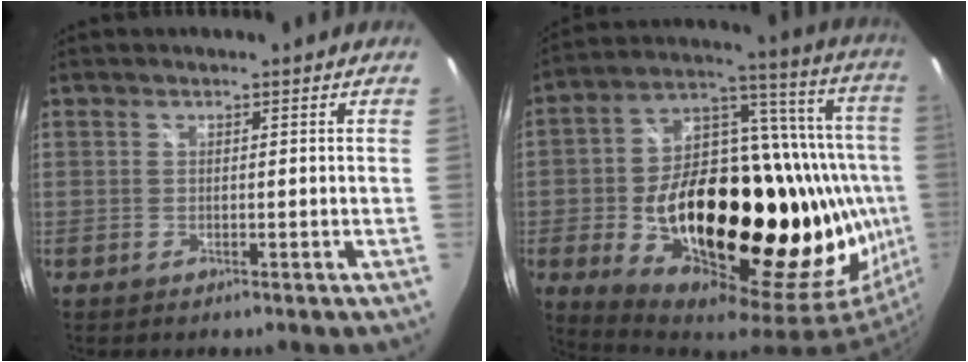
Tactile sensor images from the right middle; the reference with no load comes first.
{"total": 41.5, "force": [-7.5, 19.5, 35.9], "torque": [-0.572, 0.018, -0.086]}